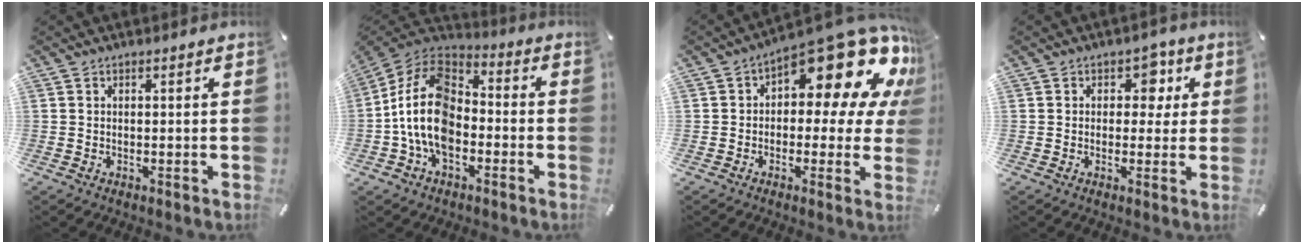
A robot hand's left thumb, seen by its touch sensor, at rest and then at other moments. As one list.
[{"total": 15.9, "force": [-4.2, 10.6, 11.0], "torque": [-0.246, 0.021, -0.084]}, {"total": 18.8, "force": [10.4, 8.2, 13.3], "torque": [-0.175, -0.084, 0.171]}, {"total": 5.7, "force": [1.4, 4.6, 3.0], "torque": [-0.022, -0.004, 0.014]}]